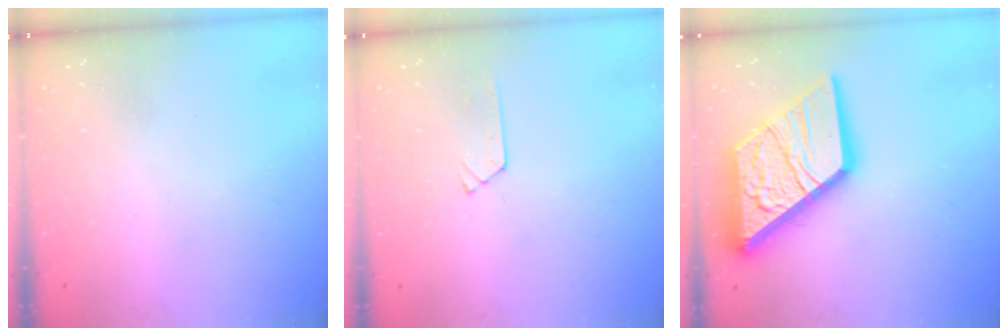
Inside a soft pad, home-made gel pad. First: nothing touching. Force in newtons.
{"total": 6.1, "press": 6.0, "slide": 0.7}
{"total": 27.4, "press": 27.2, "slide": 3.0}